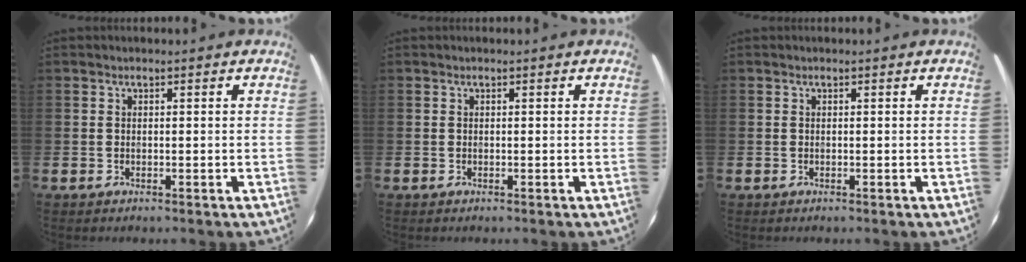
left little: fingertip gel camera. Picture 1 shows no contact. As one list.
[{"total": 0.0}, {"total": 0.0}]